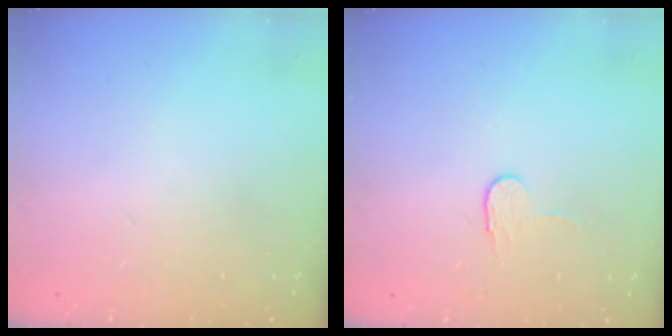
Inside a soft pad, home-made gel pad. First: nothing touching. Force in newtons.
{"total": 3.5, "press": 3.5, "slide": 0.2}